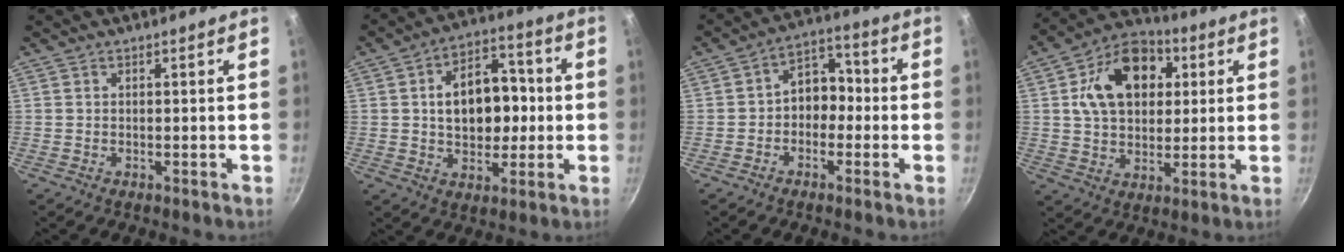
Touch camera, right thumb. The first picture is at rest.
{"total": 14.3, "force": [0.5, 9.9, 10.4], "torque": [-0.114, 0.024, 0.004]}
{"total": 7.4, "force": [-1.3, 5.7, 4.6], "torque": [-0.017, 0.035, -0.036]}
{"total": 16.5, "force": [4.2, 11.7, 10.8], "torque": [-0.144, 0.011, 0.057]}